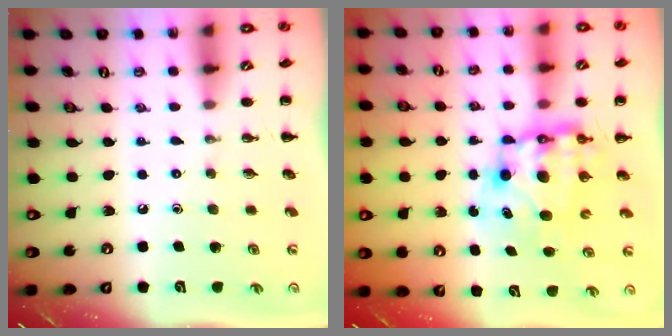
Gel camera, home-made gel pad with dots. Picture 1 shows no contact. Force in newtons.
{"total": 9.6, "press": 9.3, "slide": 2.2}